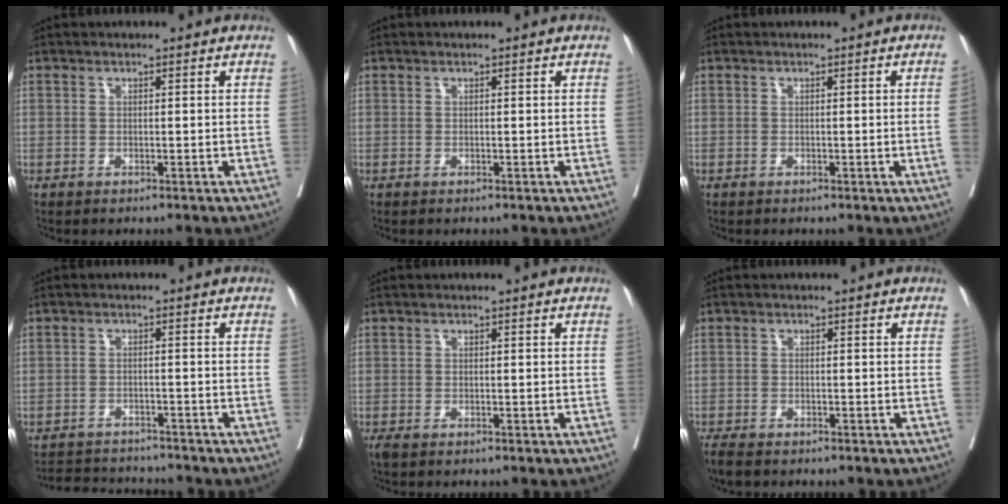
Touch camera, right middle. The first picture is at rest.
{"total": 0.0}
{"total": 1.3, "force": [-0.2, -0.5, 1.2], "torque": [-0.014, -0.002, -0.001]}
{"total": 6.2, "force": [-6.2, 0.7, 0.4], "torque": [-0.010, -0.001, -0.097]}
{"total": 1.3, "force": [-0.9, 0.5, 0.7], "torque": [-0.015, -0.006, -0.016]}
{"total": 3.2, "force": [-2.6, 0.9, 1.5], "torque": [-0.031, -0.011, -0.044]}